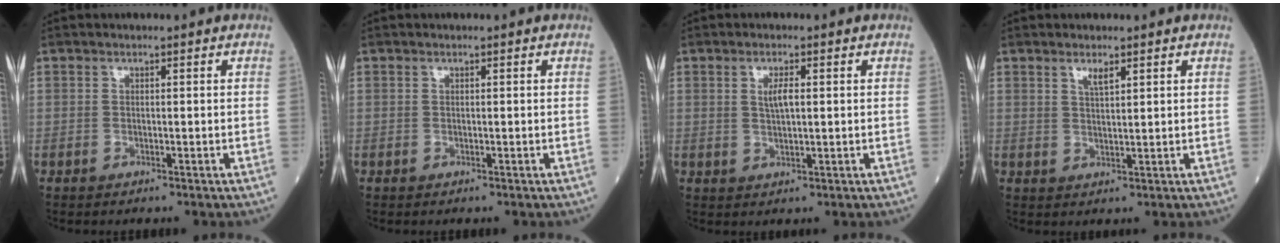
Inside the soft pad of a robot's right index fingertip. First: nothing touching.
{"total": 0.0}
{"total": 2.5, "force": [0.6, 0.6, 2.4], "torque": [-0.047, 0.000, 0.012]}
{"total": 2.0, "force": [1.3, 0.3, 1.4], "torque": [-0.028, -0.002, 0.026]}